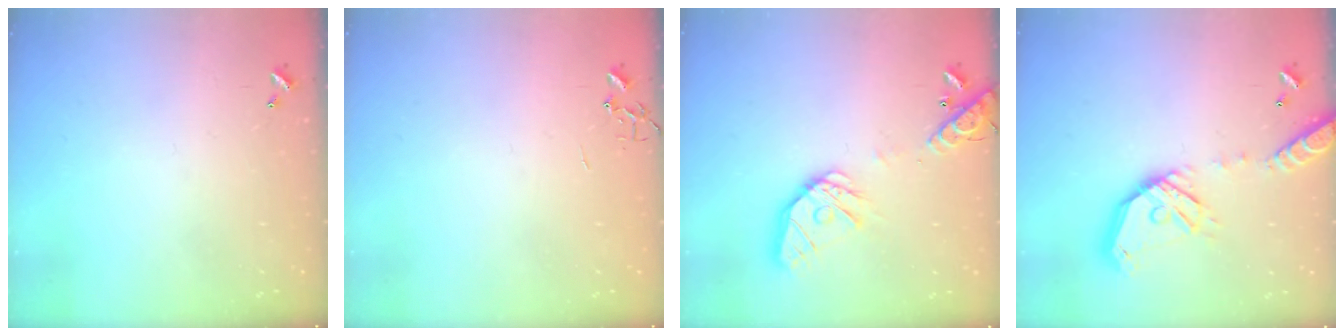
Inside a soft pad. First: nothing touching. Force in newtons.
{"total": 0.0}
{"total": 17.6, "press": 17.3, "slide": 2.8}
{"total": 19.5, "press": 19.2, "slide": 3.4}